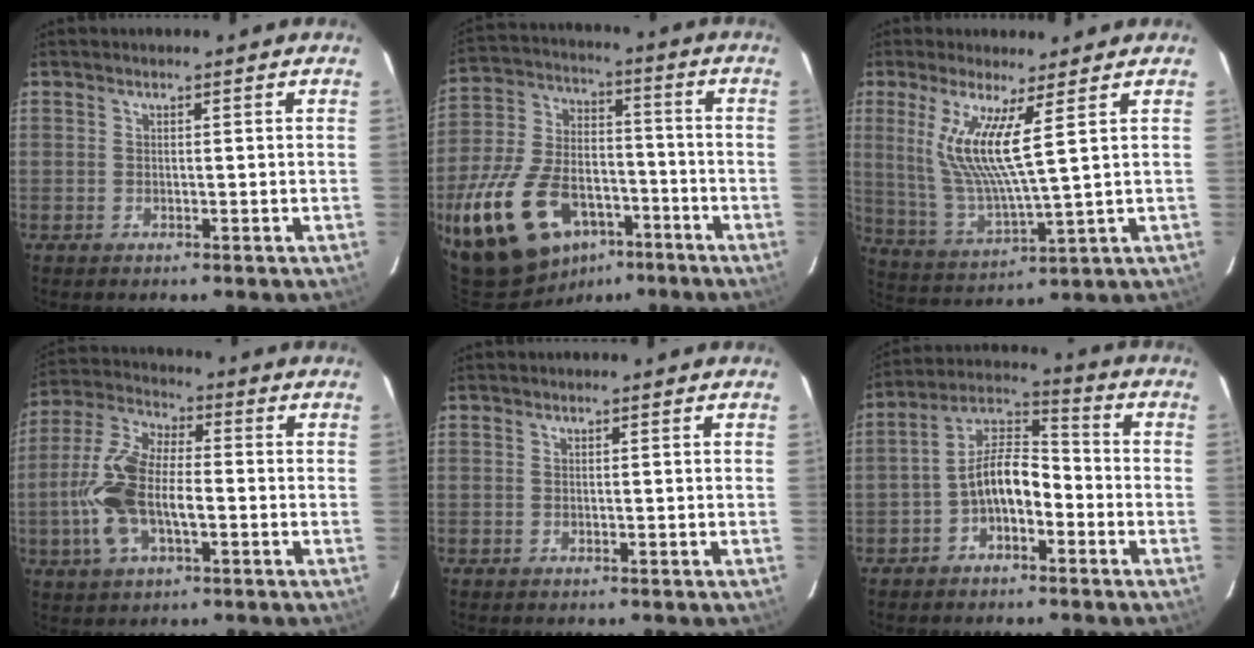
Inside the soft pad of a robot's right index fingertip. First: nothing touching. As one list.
[{"total": 22.7, "force": [-11.0, 14.0, 14.1], "torque": [-0.311, 0.007, -0.168]}, {"total": 10.7, "force": [4.2, 0.3, 9.8], "torque": [-0.197, -0.020, 0.090]}, {"total": 14.3, "force": [-3.0, 6.3, 12.5], "torque": [-0.269, 0.006, -0.063]}, {"total": 0.0}, {"total": 8.5, "force": [-3.7, 4.4, 6.2], "torque": [-0.125, 0.030, -0.066]}]